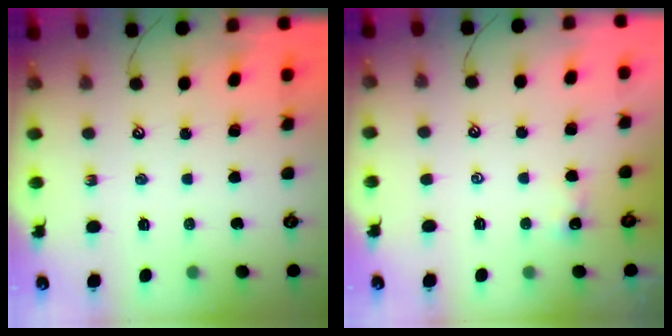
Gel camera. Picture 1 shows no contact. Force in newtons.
{"total": 1.6, "press": 1.5, "slide": 0.3}